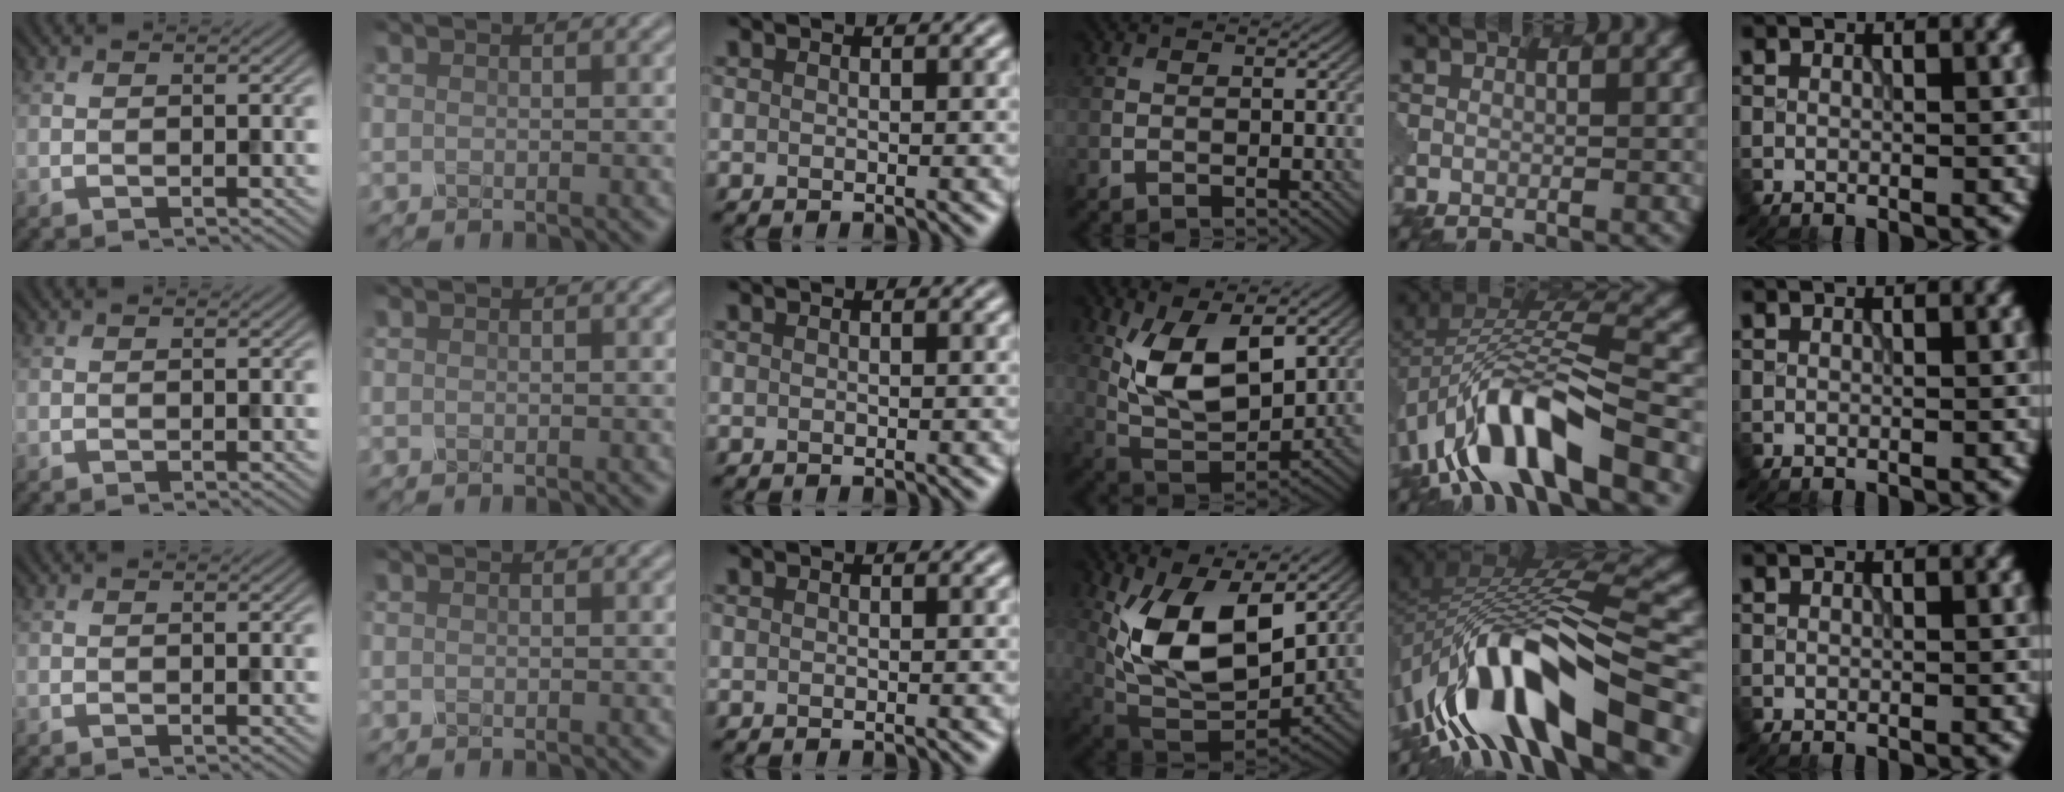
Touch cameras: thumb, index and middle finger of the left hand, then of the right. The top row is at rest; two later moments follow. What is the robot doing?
{"motion": "insert", "object": "pen bag"}